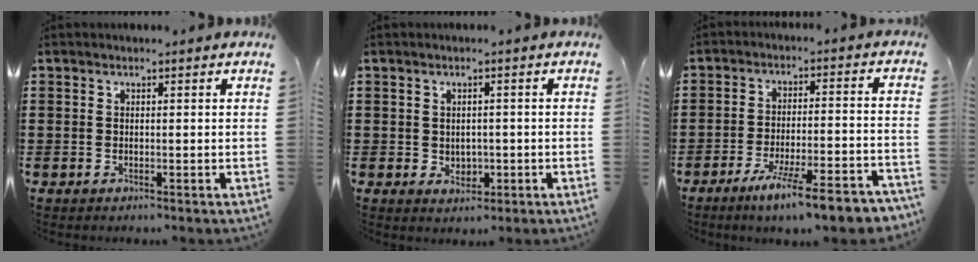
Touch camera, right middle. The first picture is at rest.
{"total": 2.0, "force": [-0.1, 1.6, 1.2], "torque": [-0.018, 0.001, -0.005]}
{"total": 9.0, "force": [-7.1, 0.1, 5.5], "torque": [-0.087, -0.001, -0.129]}